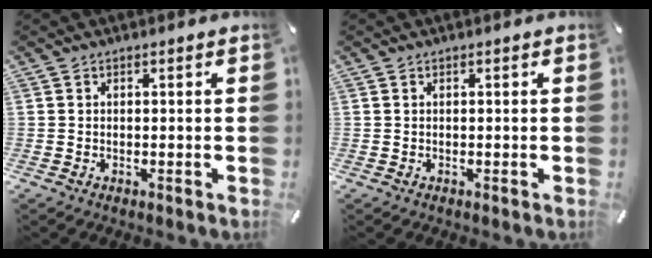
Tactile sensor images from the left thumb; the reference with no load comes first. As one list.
[{"total": 0.0}]